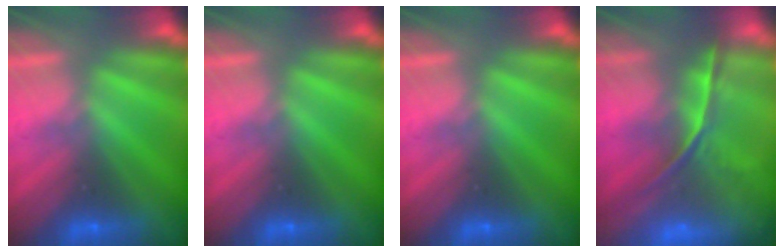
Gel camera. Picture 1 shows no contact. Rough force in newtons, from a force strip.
{"total": 0.0}
{"total": 0.0}
{"total": 5.5}